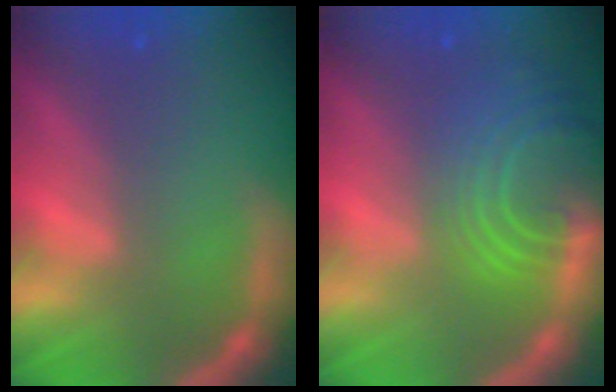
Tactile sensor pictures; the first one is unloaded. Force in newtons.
{"total": 9.0}